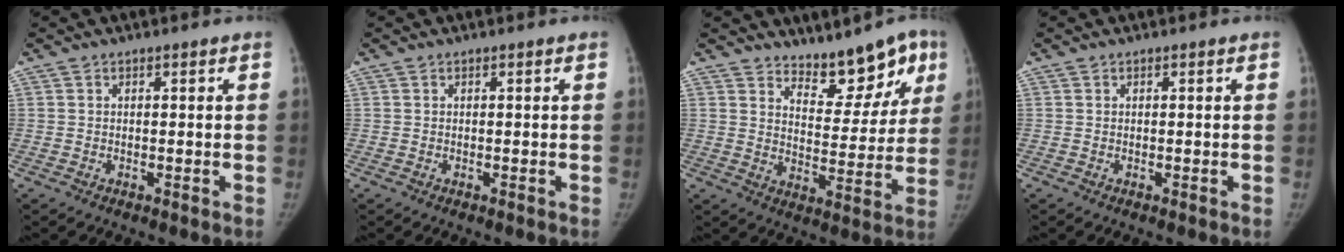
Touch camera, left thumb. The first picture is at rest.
{"total": 0.0}
{"total": 11.4, "force": [8.1, 5.1, 6.2], "torque": [-0.034, -0.049, 0.126]}
{"total": 0.0}